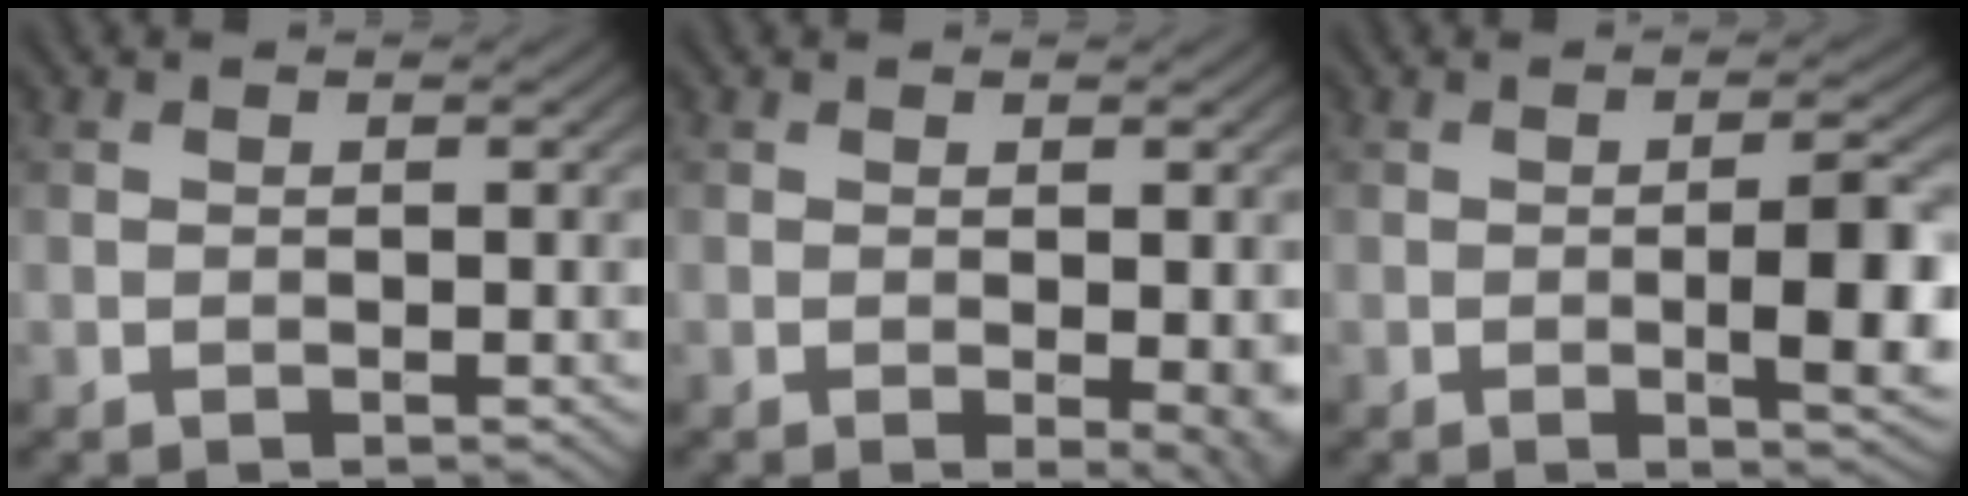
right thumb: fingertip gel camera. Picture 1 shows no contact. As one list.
[{"total": 2.7, "force": [-0.2, 0.5, 2.6], "torque": [-0.035, -0.007, -0.001]}, {"total": 6.2, "force": [-0.8, 1.4, 6.0], "torque": [-0.097, 0.000, -0.011]}]